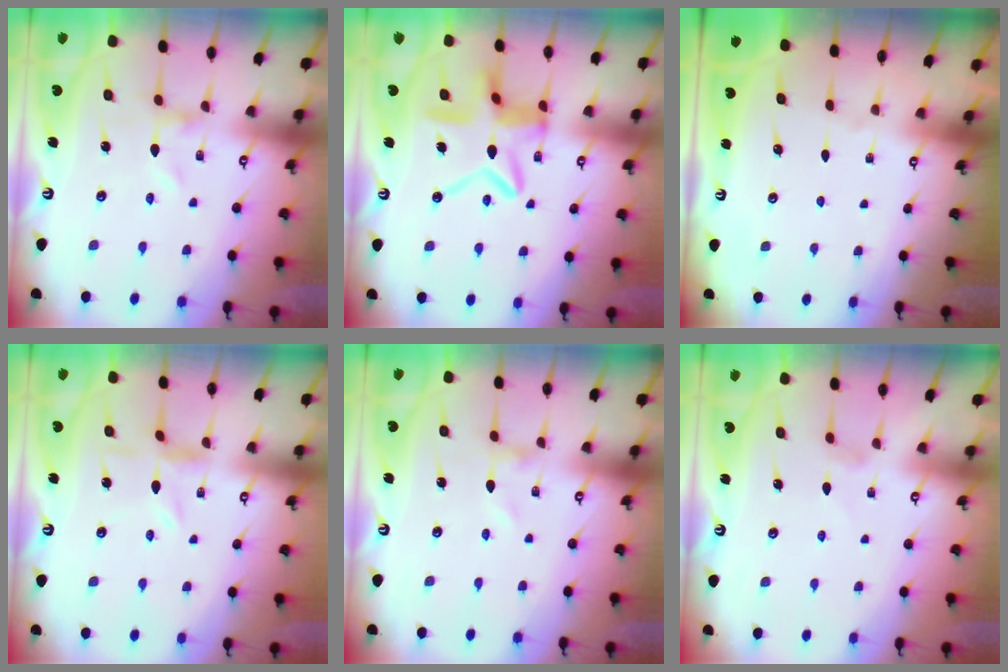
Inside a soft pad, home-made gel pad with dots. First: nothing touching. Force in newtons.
{"total": 14.0, "press": 14.0, "slide": 1.2}
{"total": 0.0}
{"total": 2.0, "press": 2.0, "slide": 0.3}
{"total": 0.0}
{"total": 2.1, "press": 2.0, "slide": 0.3}